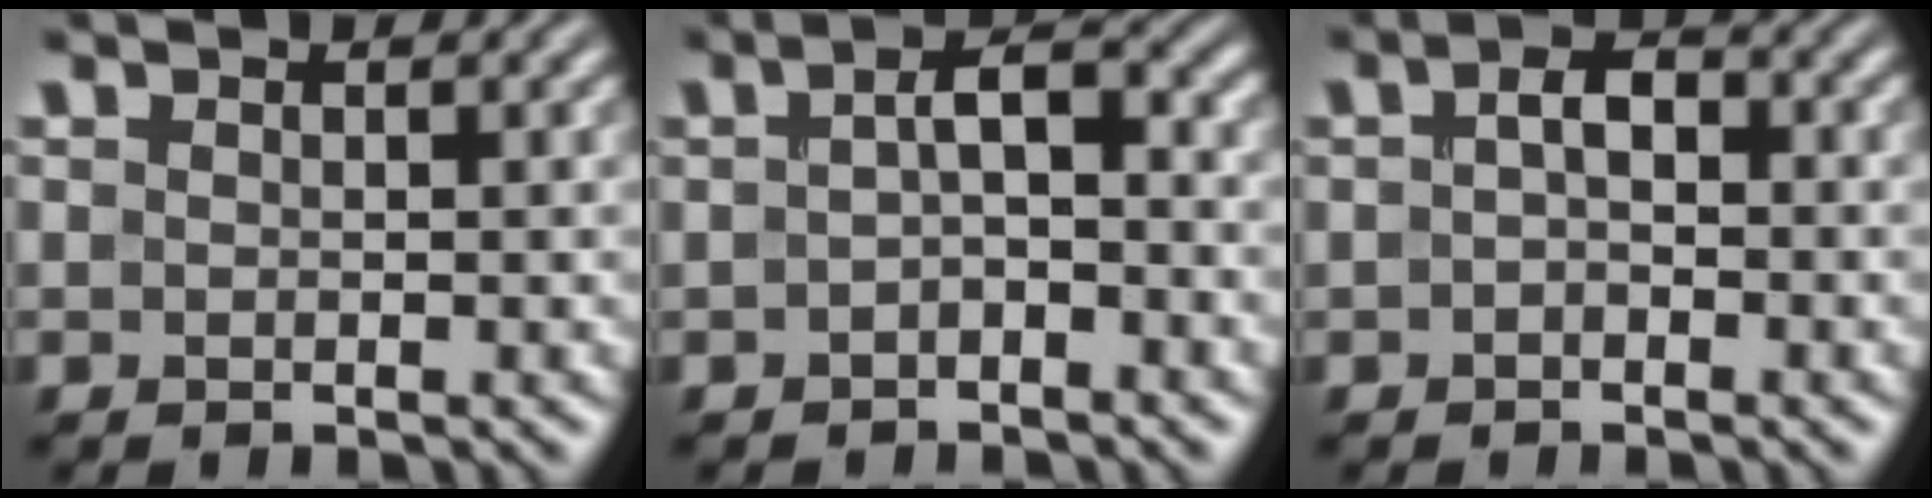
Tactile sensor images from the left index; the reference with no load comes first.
{"total": 3.1, "force": [-0.6, 1.4, 2.7], "torque": [-0.048, 0.008, -0.016]}
{"total": 2.1, "force": [-0.2, 1.3, 1.7], "torque": [-0.029, 0.005, -0.008]}